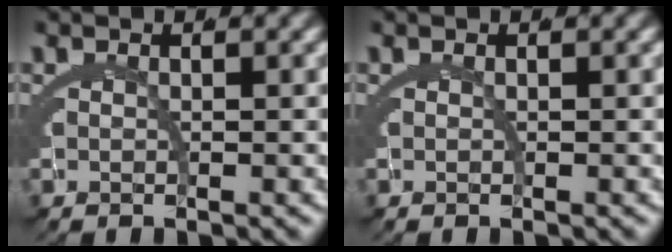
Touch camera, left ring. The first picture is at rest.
{"total": 0.0}